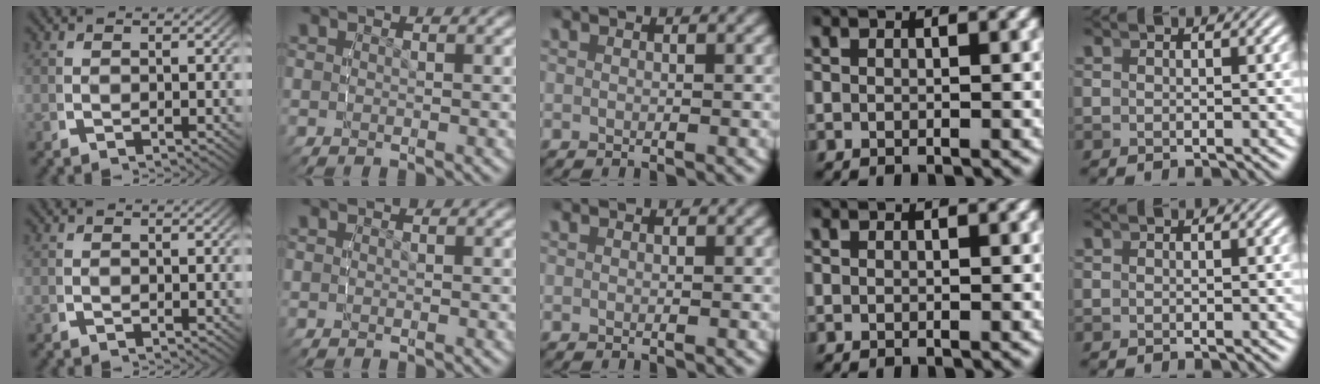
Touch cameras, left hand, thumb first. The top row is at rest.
{}